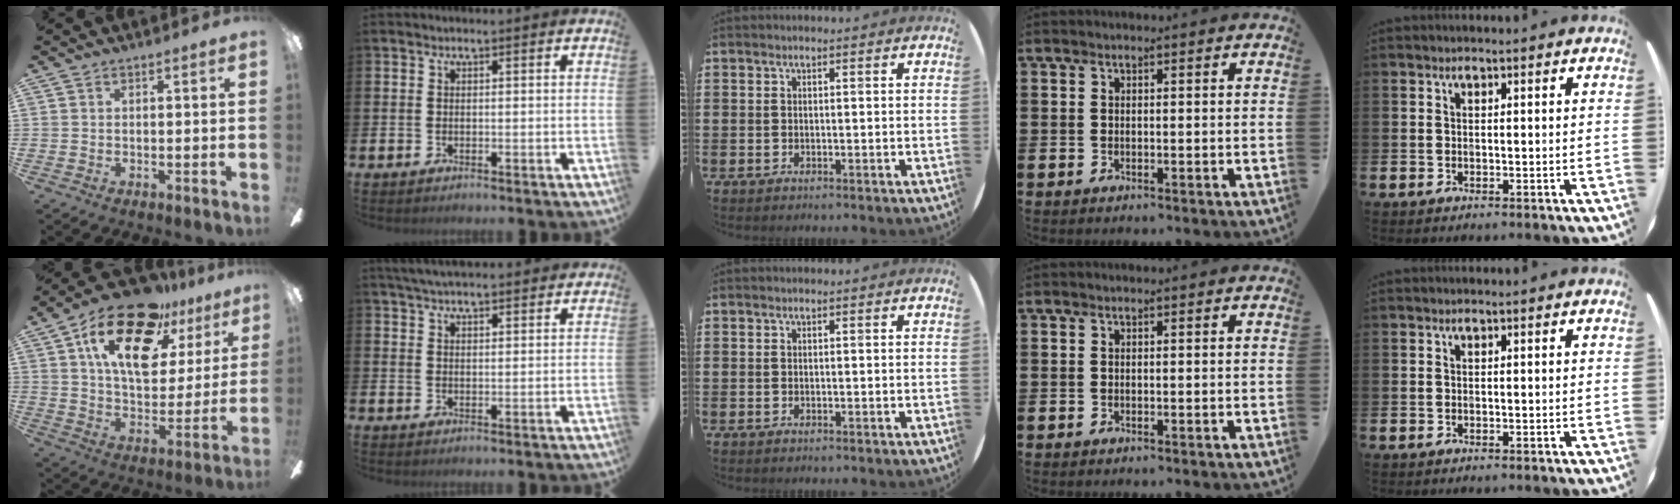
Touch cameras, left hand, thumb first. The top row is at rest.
{"thumb": {"total": 21.7, "force": [12.2, 10.8, 14.4], "torque": [-0.237, -0.050, 0.210]}, "index": {"total": 4.5, "force": [4.4, 0.4, 1.0], "torque": [-0.034, -0.012, 0.083]}}